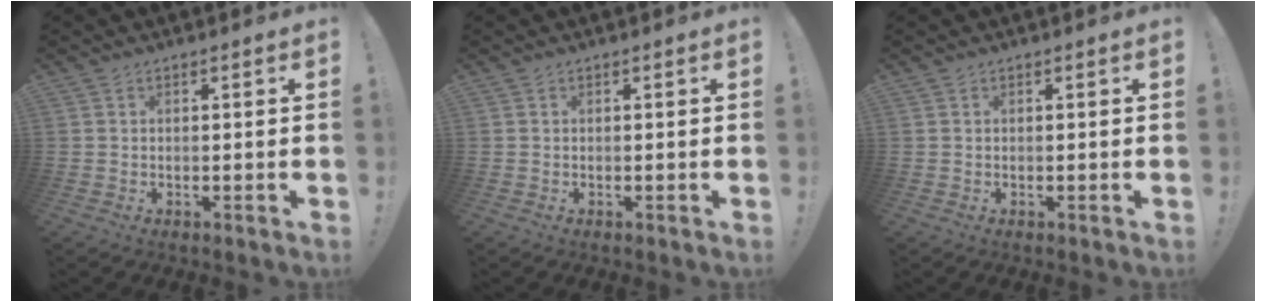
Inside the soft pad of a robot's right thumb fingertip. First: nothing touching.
{"total": 0.0}
{"total": 0.0}